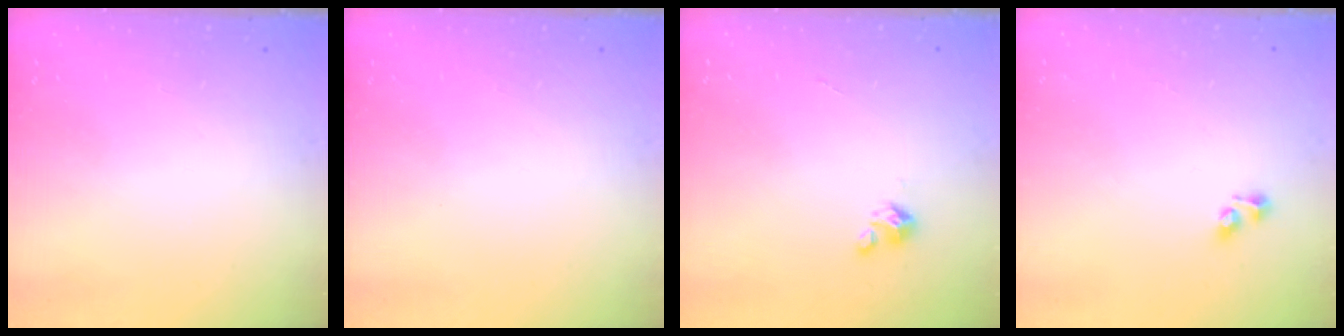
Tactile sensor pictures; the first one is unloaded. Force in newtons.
{"total": 0.0}
{"total": 2.9, "press": 2.9, "slide": 0.2}
{"total": 4.0, "press": 4.0, "slide": 0.4}